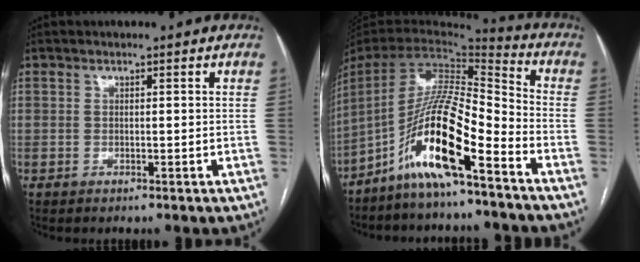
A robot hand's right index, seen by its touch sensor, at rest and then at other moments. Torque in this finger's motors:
{"motor_torque": [1.64, -0.50, 0.59, 0.21]}